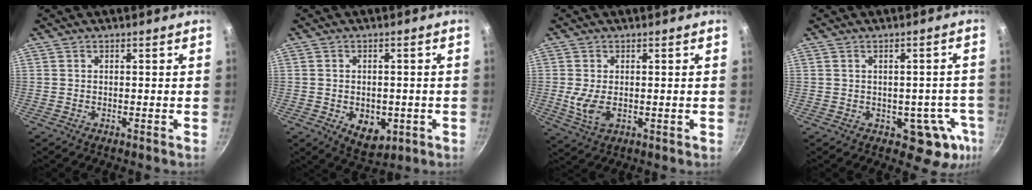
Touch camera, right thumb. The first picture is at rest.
{"total": 7.4, "force": [-2.0, 5.0, 5.1], "torque": [-0.052, -0.004, -0.017]}
{"total": 5.8, "force": [-0.3, 3.3, 4.8], "torque": [-0.096, -0.011, 0.000]}
{"total": 8.6, "force": [-2.4, 5.4, 6.3], "torque": [-0.025, 0.021, -0.022]}